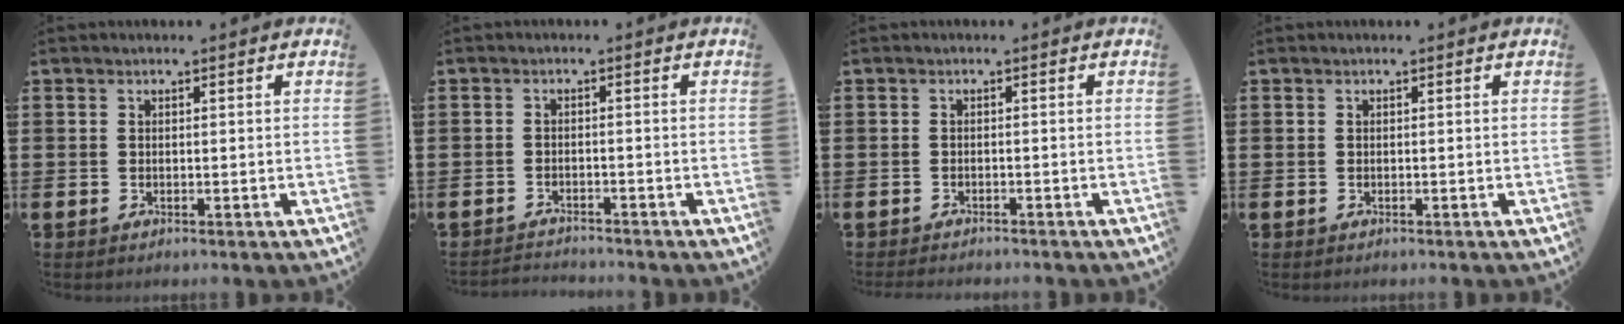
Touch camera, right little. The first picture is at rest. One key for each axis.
{"total": 1.6, "fx": -1.6, "fy": 0.0, "fz": -0.2, "tx": -0.003, "ty": 0.003, "tz": -0.035}
{"total": 0.8, "fx": -0.8, "fy": 0.0, "fz": 0.0, "tx": -0.002, "ty": -0.001, "tz": -0.017}
{"total": 0.0}